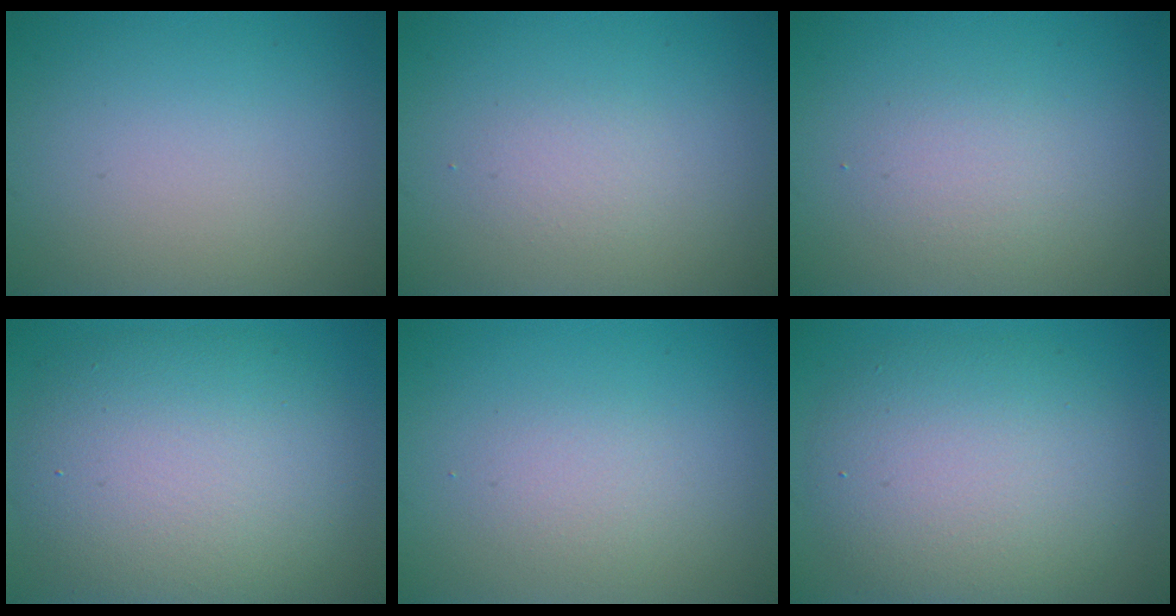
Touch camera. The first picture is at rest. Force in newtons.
{"total": 1.2, "press": 1.2, "slide": 0.0}
{"total": 1.7, "press": 1.7, "slide": 0.1}
{"total": 9.4, "press": 9.3, "slide": 1.0}
{"total": 1.5, "press": 1.5, "slide": 0.1}
{"total": 7.3, "press": 7.3, "slide": 0.3}